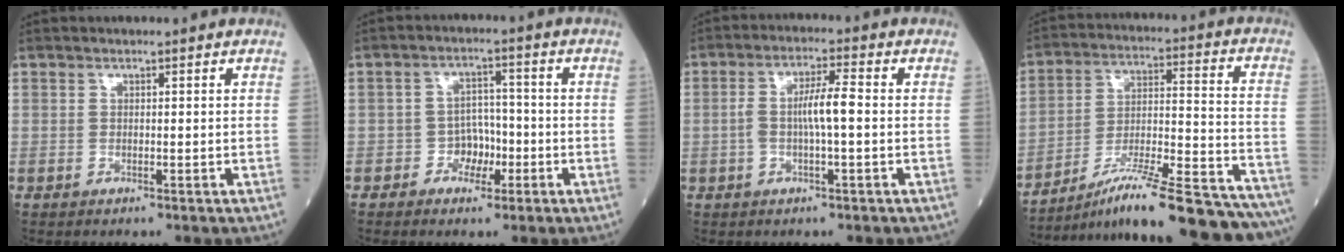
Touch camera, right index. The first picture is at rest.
{"total": 4.2, "force": [-1.7, 3.2, 2.1], "torque": [-0.024, 0.011, -0.030]}
{"total": 5.6, "force": [-0.4, 0.6, 5.5], "torque": [-0.109, 0.012, -0.009]}
{"total": 26.7, "force": [-23.1, 0.8, 13.2], "torque": [-0.138, 0.000, -0.343]}